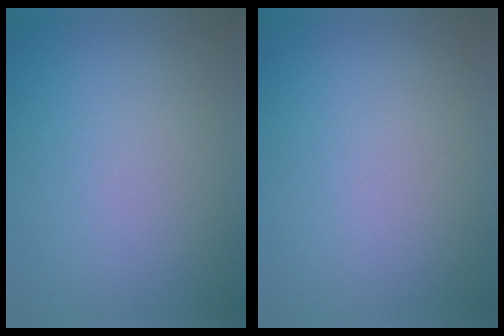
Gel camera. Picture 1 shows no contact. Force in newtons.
{"total": 0.0}